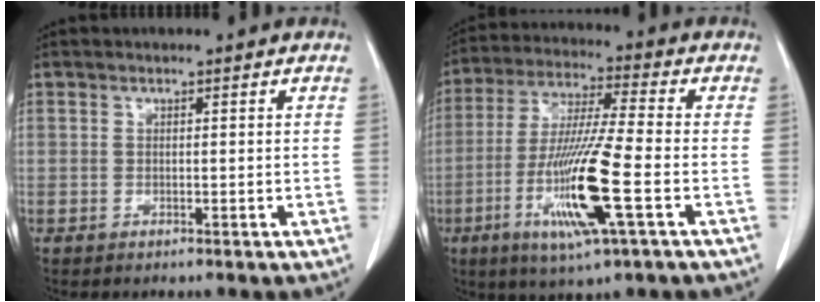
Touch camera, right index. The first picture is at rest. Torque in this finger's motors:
{"motor_torque": [2.05, -0.09, 1.05, 0.21]}